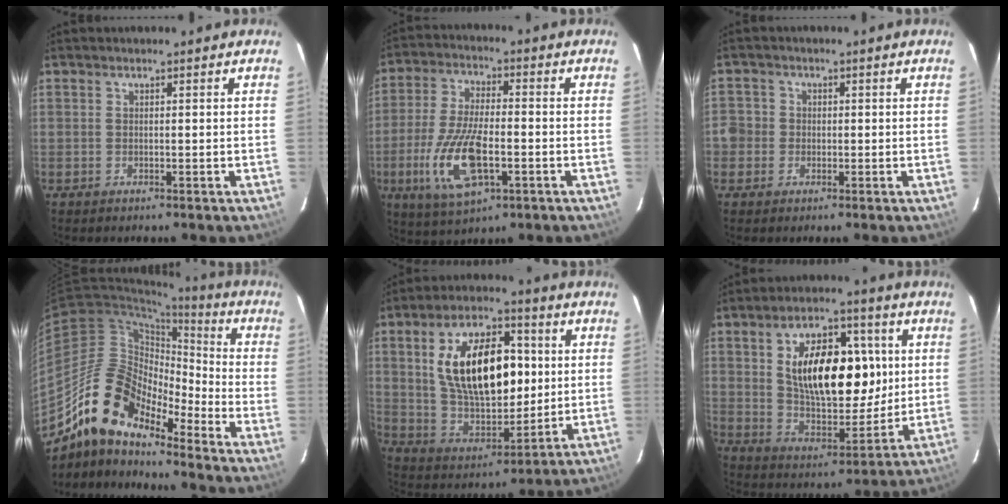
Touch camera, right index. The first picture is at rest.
{"total": 14.2, "force": [-4.5, 5.5, 12.2], "torque": [-0.261, -0.014, -0.081]}
{"total": 4.6, "force": [-1.4, 4.2, 0.8], "torque": [-0.015, 0.012, -0.027]}
{"total": 16.1, "force": [-12.6, 5.6, 8.3], "torque": [-0.142, 0.001, -0.248]}
{"total": 20.4, "force": [3.7, 10.9, 16.8], "torque": [-0.302, 0.019, 0.080]}
{"total": 19.2, "force": [3.8, 10.0, 15.9], "torque": [-0.268, 0.011, 0.075]}